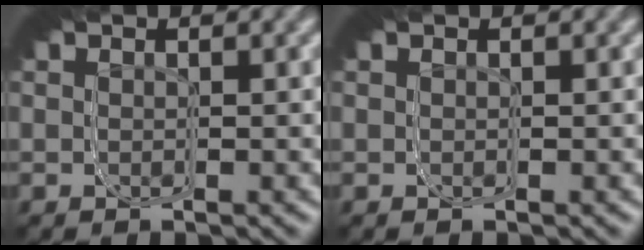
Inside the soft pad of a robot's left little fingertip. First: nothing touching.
{"total": 0.0}